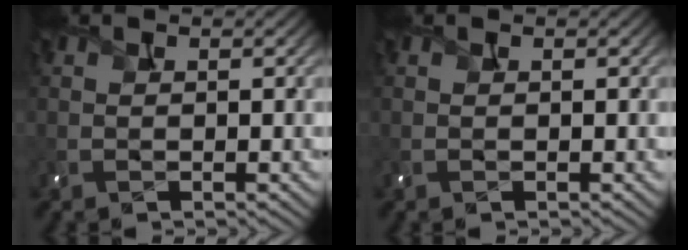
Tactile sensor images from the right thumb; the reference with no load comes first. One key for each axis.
{"total": 0.0}